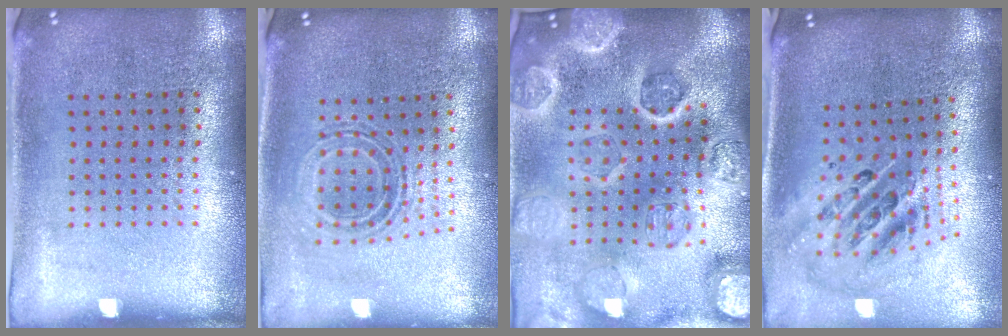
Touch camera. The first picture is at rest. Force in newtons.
{"total": 0.7, "press": 0.7, "slide": 0.2}
{"total": 5.5, "press": 4.6, "slide": 2.9}
{"total": 2.7, "press": 1.9, "slide": 1.9}